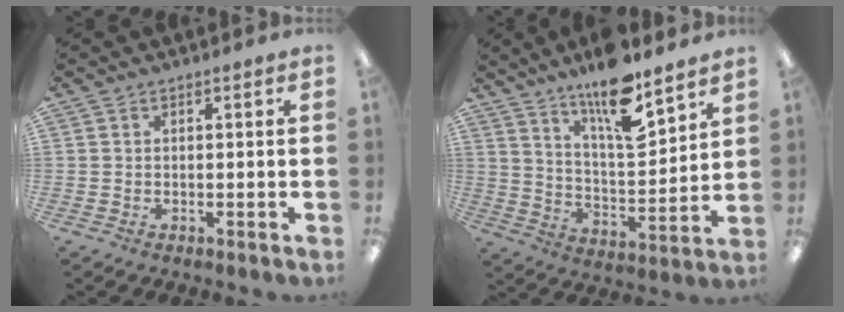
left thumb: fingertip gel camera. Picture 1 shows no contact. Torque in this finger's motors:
{"motor_torque": [1.97, 0.94, 1.33, -1.41, 0.08]}